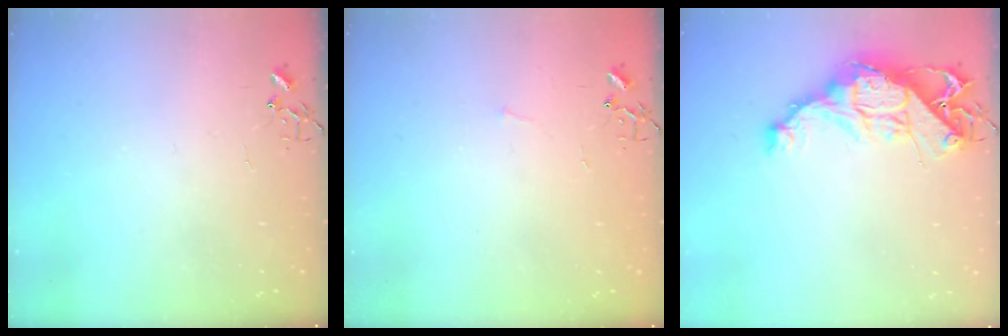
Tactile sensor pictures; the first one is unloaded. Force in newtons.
{"total": 2.8, "press": 2.8, "slide": 0.3}
{"total": 14.2, "press": 14.2, "slide": 1.1}